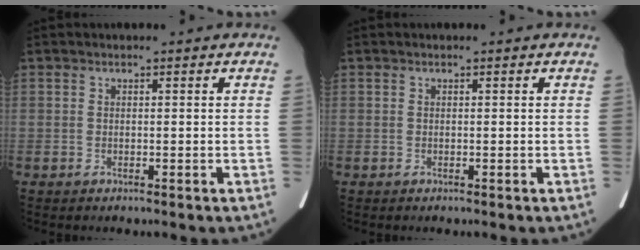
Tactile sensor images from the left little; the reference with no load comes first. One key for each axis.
{"total": 0.0}